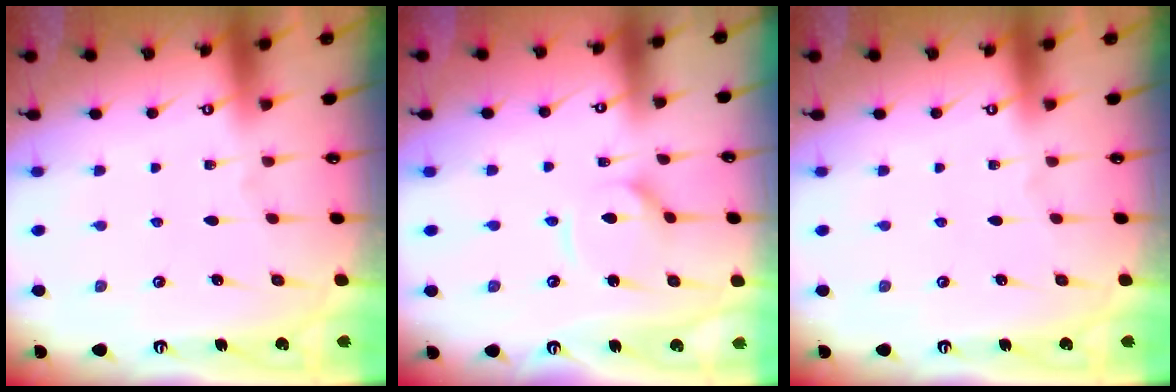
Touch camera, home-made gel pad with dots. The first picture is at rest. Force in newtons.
{"total": 6.0, "press": 6.0, "slide": 0.5}
{"total": 0.0}